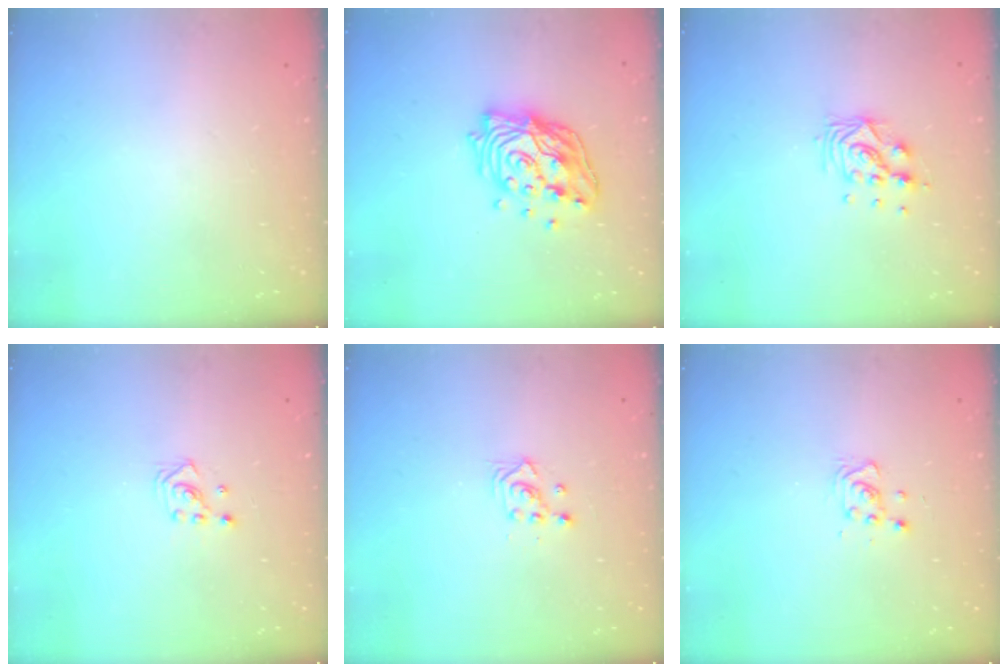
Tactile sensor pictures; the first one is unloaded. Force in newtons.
{"total": 17.6, "press": 17.0, "slide": 4.2}
{"total": 8.8, "press": 8.7, "slide": 0.9}
{"total": 2.8, "press": 2.8, "slide": 0.3}
{"total": 2.3, "press": 2.3, "slide": 0.3}
{"total": 4.7, "press": 4.6, "slide": 1.1}